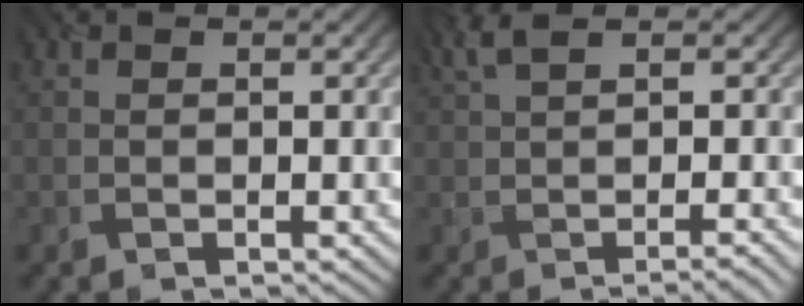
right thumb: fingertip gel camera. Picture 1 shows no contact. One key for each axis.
{"total": 4.8, "fx": 0.6, "fy": 1.0, "fz": 4.6, "tx": -0.065, "ty": 0.016, "tz": 0.011}